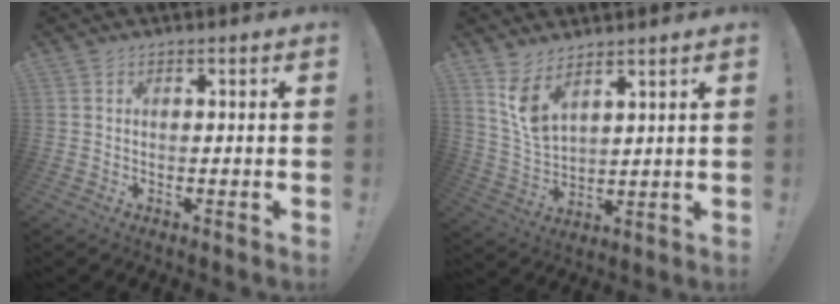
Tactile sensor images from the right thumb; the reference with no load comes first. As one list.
[{"total": 8.1, "force": [6.0, 3.2, 4.4], "torque": [-0.077, -0.037, 0.116]}]